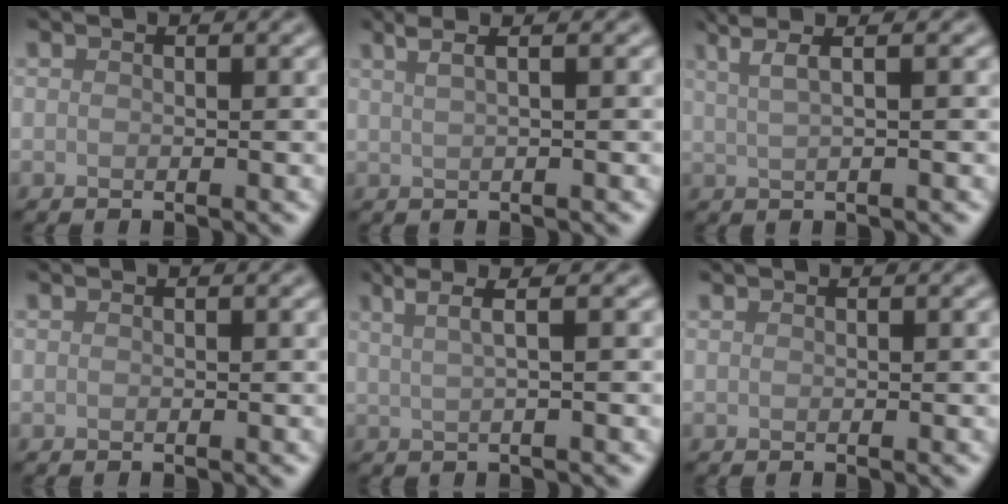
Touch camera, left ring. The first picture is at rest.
{"total": 4.5, "force": [2.5, 2.1, 3.0], "torque": [-0.029, 0.031, 0.009]}
{"total": 4.7, "force": [2.7, 1.8, 3.4], "torque": [-0.045, 0.026, 0.018]}
{"total": 0.0}
{"total": 3.9, "force": [2.0, 1.3, 3.1], "torque": [-0.039, 0.011, 0.005]}
{"total": 0.0}